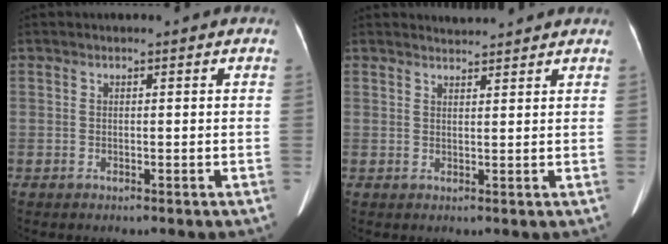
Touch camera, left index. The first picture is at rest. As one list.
[{"total": 2.4, "force": [2.4, 0.0, -0.2], "torque": [-0.006, 0.014, 0.040]}]